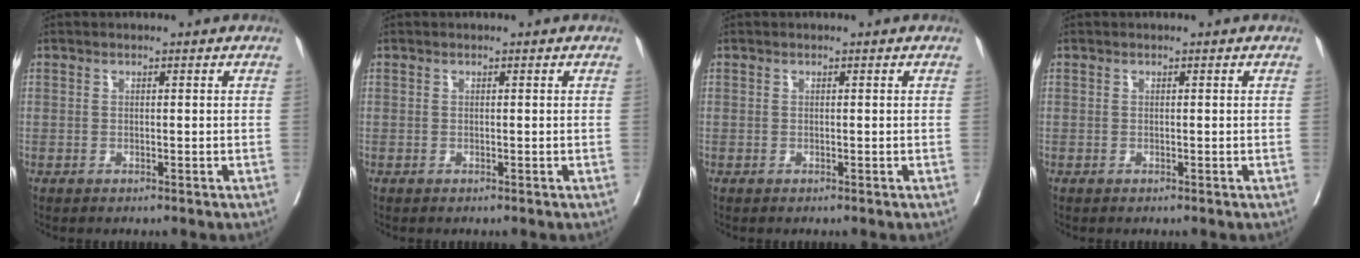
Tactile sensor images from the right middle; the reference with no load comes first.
{"total": 0.0}
{"total": 0.0}
{"total": 0.0}